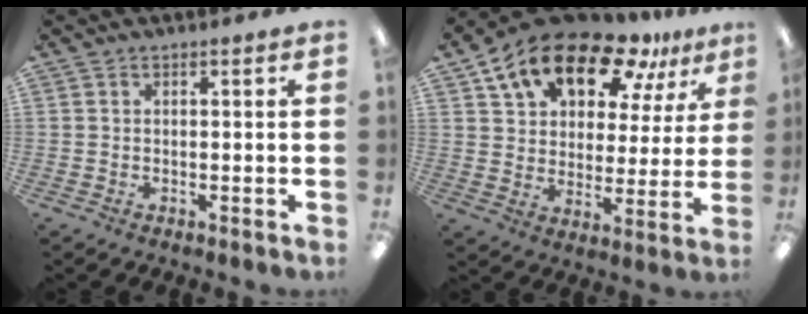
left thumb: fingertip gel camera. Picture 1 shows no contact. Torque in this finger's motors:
{"motor_torque": [1.02, 2.26, 1.39, -1.38, 0.33]}